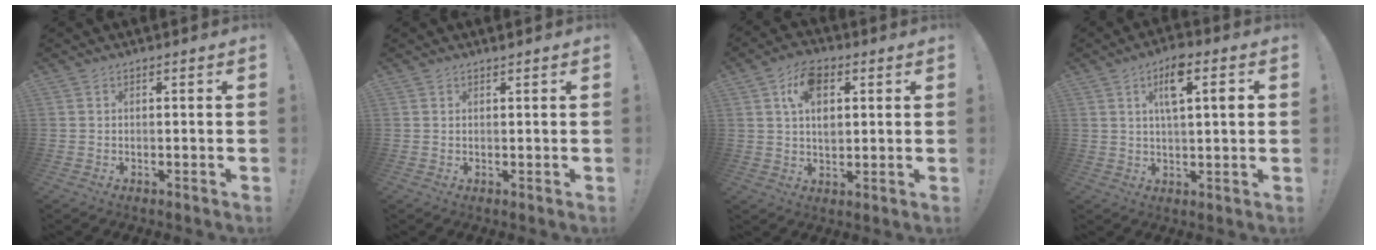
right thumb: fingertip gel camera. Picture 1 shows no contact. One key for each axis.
{"total": 0.8, "fx": 0.7, "fy": 0.0, "fz": 0.3, "tx": -0.002, "ty": -0.002, "tz": 0.013}
{"total": 9.4, "fx": 3.0, "fy": 5.6, "fz": 6.9, "tx": -0.104, "ty": 0.006, "tz": 0.055}
{"total": 9.4, "fx": 3.3, "fy": 2.8, "fz": 8.3, "tx": -0.120, "ty": 0.001, "tz": 0.048}